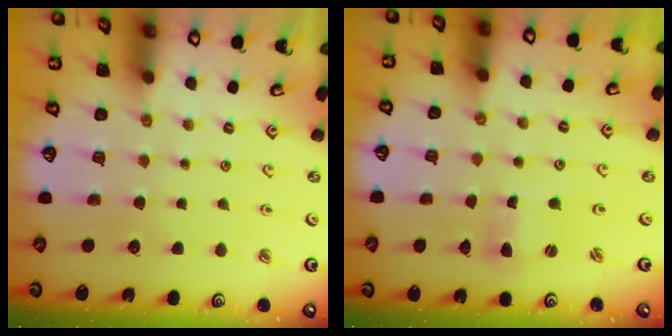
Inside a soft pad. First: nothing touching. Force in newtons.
{"total": 1.7, "press": 1.7, "slide": 0.2}